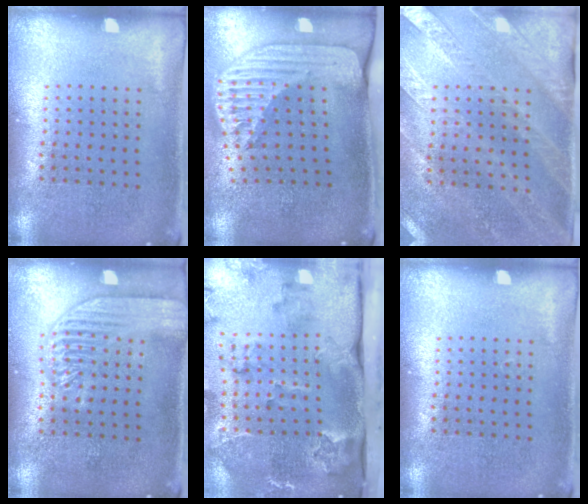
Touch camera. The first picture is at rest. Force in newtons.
{"total": 2.6, "press": 1.9, "slide": 1.8}
{"total": 2.6, "press": 2.3, "slide": 1.3}
{"total": 2.0, "press": 2.0, "slide": 0.2}
{"total": 3.4, "press": 2.6, "slide": 2.3}
{"total": 0.0}